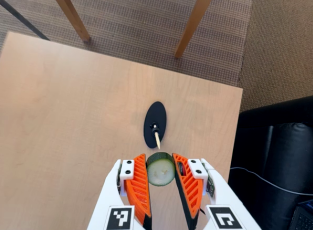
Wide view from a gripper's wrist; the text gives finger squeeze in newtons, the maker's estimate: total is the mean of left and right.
{"total": 9.0, "left": 8.9, "right": 9.0}